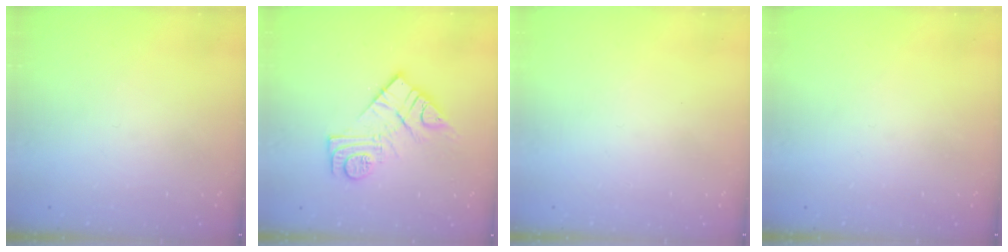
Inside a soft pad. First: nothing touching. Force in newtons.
{"total": 14.0, "press": 14.0, "slide": 0.9}
{"total": 1.6, "press": 1.6, "slide": 0.1}
{"total": 0.0}